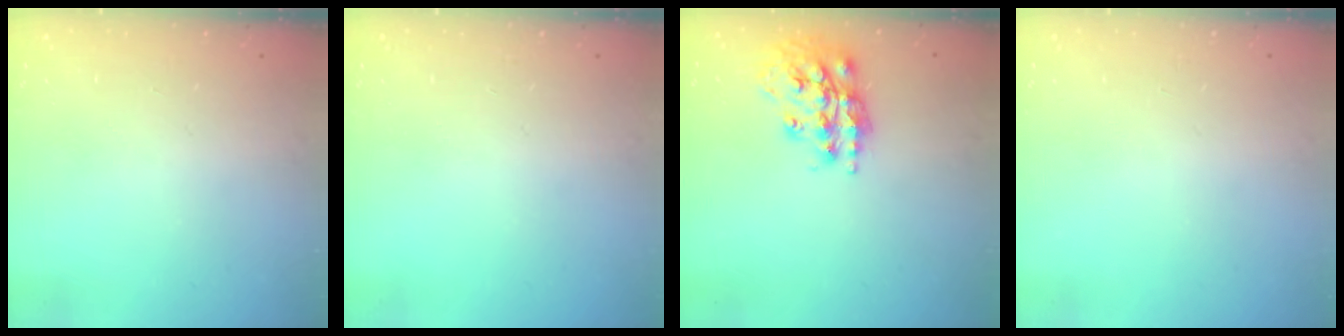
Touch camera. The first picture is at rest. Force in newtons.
{"total": 0.0}
{"total": 17.3, "press": 17.2, "slide": 1.7}
{"total": 0.0}